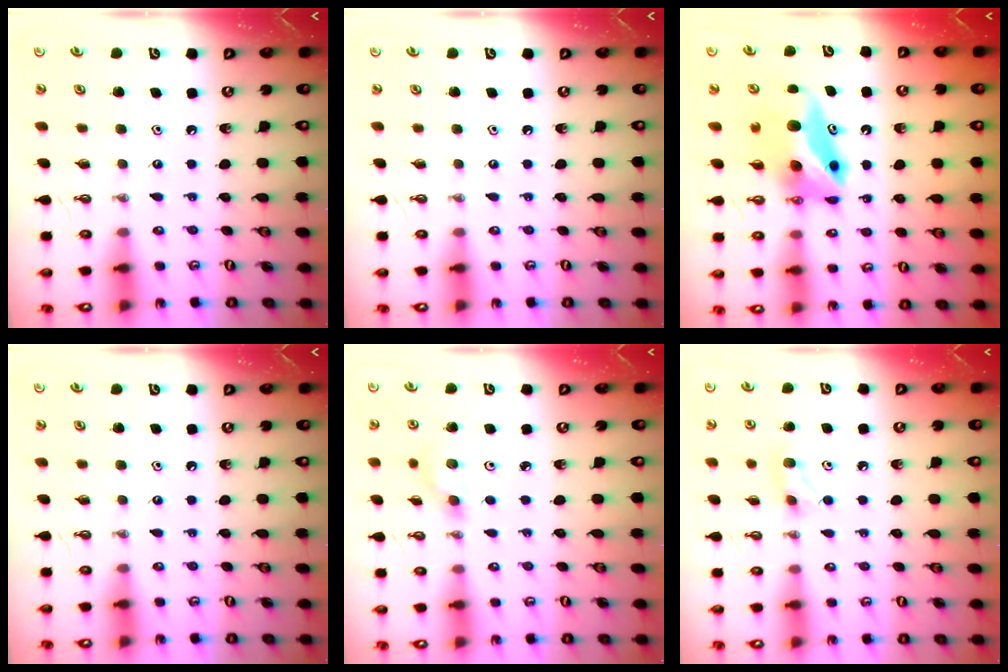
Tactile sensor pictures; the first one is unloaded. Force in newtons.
{"total": 0.0}
{"total": 9.5, "press": 8.3, "slide": 4.4}
{"total": 0.0}
{"total": 4.0, "press": 3.7, "slide": 1.7}
{"total": 5.7, "press": 5.5, "slide": 1.5}